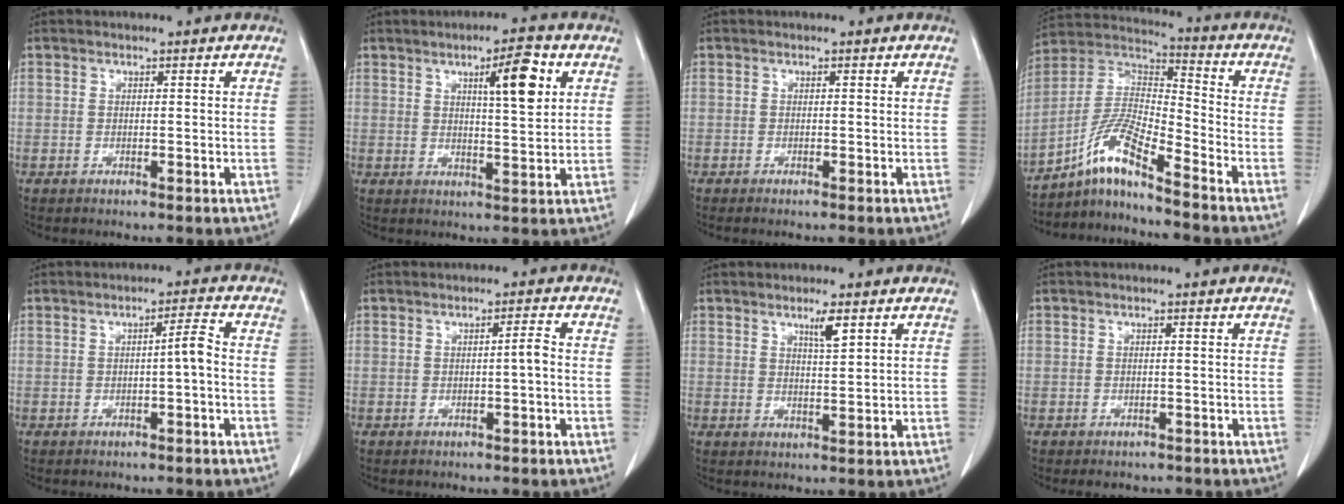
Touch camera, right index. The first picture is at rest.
{"total": 7.4, "force": [3.0, 1.1, 6.7], "torque": [-0.104, 0.002, 0.046]}
{"total": 0.6, "force": [-0.5, -0.1, 0.3], "torque": [-0.007, -0.001, -0.009]}
{"total": 9.8, "force": [-7.3, 0.0, 6.6], "torque": [-0.147, 0.010, -0.137]}
{"total": 2.6, "force": [-0.5, 0.0, 2.6], "torque": [-0.038, 0.005, -0.008]}
{"total": 1.6, "force": [-0.3, -0.1, 1.6], "torque": [-0.025, 0.002, -0.004]}
{"total": 3.0, "force": [1.8, 0.1, 2.4], "torque": [-0.045, -0.004, 0.032]}
{"total": 2.9, "force": [-2.4, 1.5, 0.3], "torque": [-0.008, 0.001, -0.032]}